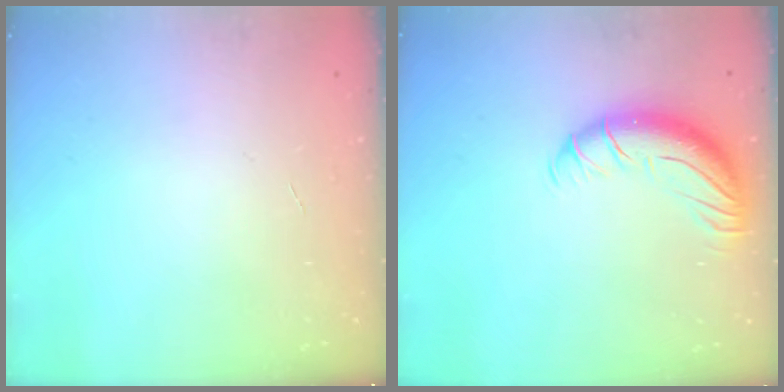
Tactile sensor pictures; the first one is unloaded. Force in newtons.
{"total": 11.7, "press": 11.4, "slide": 2.4}